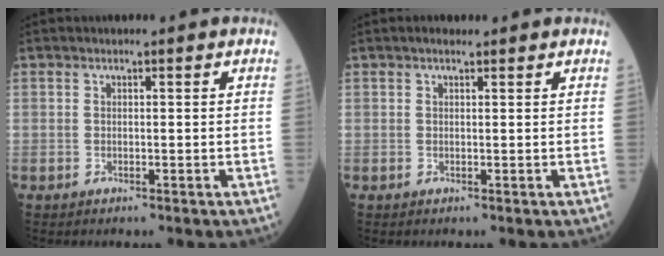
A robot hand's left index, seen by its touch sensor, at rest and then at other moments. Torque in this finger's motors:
{"motor_torque": [-0.15, -0.13, 0.01, 0.01]}